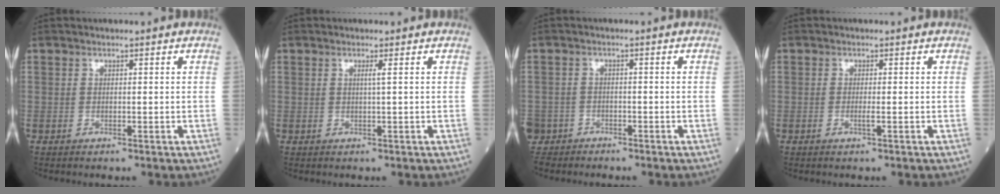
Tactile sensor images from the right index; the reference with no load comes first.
{"total": 0.9, "force": [0.3, -0.3, 0.8], "torque": [-0.020, -0.002, 0.005]}
{"total": 6.3, "force": [-4.8, 4.1, 0.1], "torque": [-0.014, -0.001, -0.091]}
{"total": 1.1, "force": [-0.4, -0.1, 1.0], "torque": [-0.023, -0.003, -0.007]}